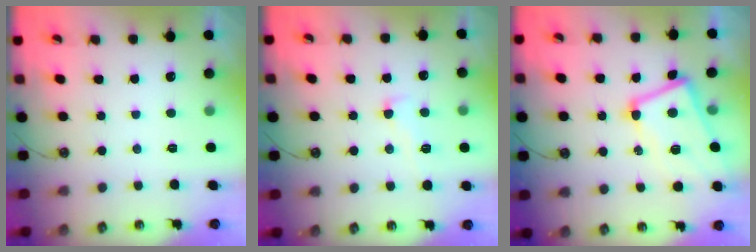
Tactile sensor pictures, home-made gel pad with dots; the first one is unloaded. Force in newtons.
{"total": 1.2, "press": 0.9, "slide": 0.8}
{"total": 5.1, "press": 5.0, "slide": 1.2}